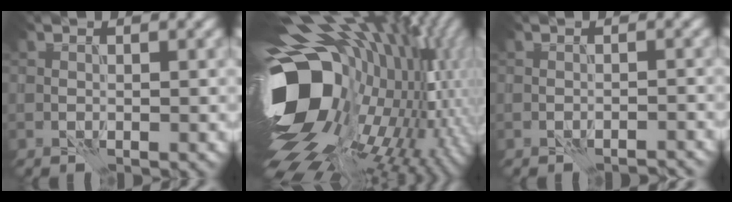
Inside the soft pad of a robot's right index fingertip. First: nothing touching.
{"total": 18.2, "force": [-1.5, 11.1, 14.3], "torque": [-0.258, -0.008, -0.028]}
{"total": 1.2, "force": [-1.2, 0.0, 0.1], "torque": [-0.001, 0.006, -0.017]}